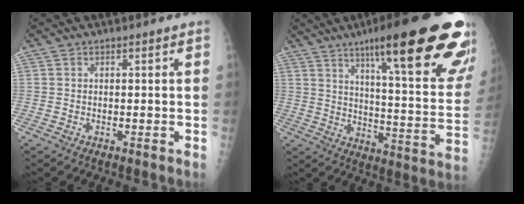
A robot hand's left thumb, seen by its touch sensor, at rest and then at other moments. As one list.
[{"total": 29.4, "force": [17.5, 4.8, 23.1], "torque": [-0.264, -0.049, 0.249]}]